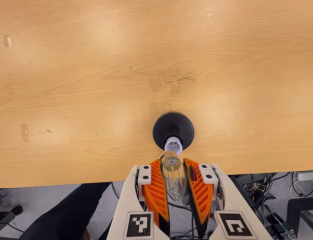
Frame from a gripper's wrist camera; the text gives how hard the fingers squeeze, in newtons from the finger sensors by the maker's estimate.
{"total": 22.5, "left": 25.4, "right": 19.6}